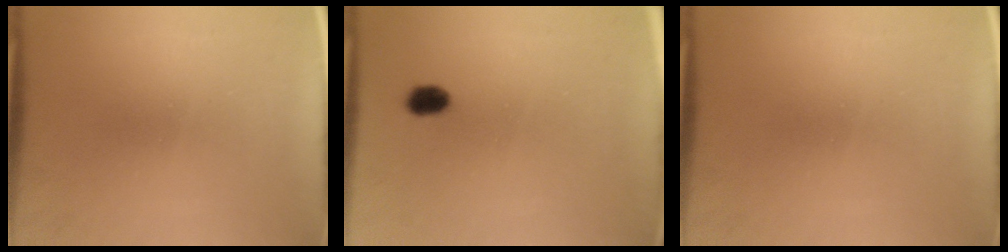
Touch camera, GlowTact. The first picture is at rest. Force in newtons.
{"total": 2.6}
{"total": 0.0}